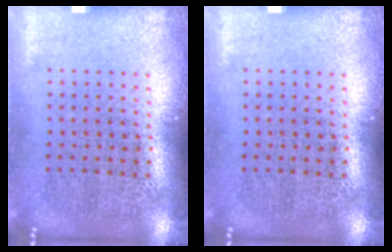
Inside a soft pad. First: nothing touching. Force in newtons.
{"total": 0.0}